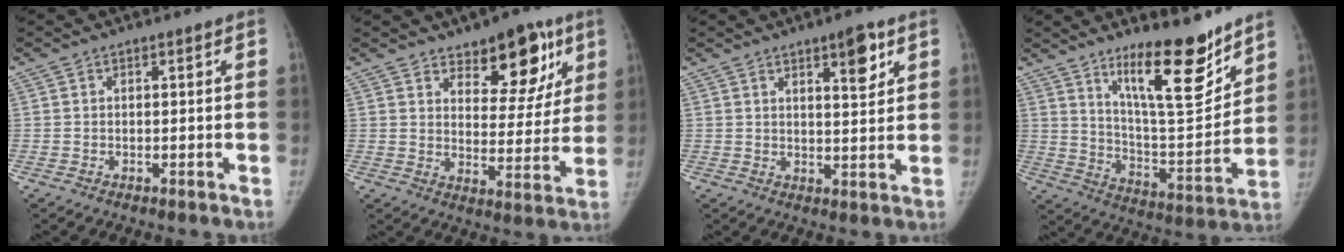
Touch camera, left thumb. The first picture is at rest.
{"total": 13.6, "force": [8.4, 6.8, 8.3], "torque": [-0.054, -0.049, 0.123]}
{"total": 6.4, "force": [3.5, 1.9, 5.0], "torque": [-0.059, -0.021, 0.051]}
{"total": 17.6, "force": [12.4, 4.5, 11.8], "torque": [-0.145, -0.098, 0.210]}